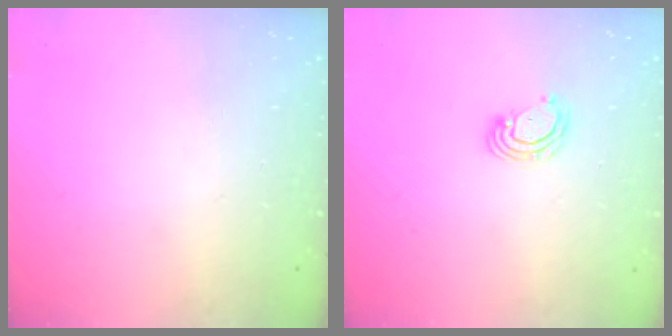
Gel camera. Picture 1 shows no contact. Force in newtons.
{"total": 3.8, "press": 3.8, "slide": 0.3}